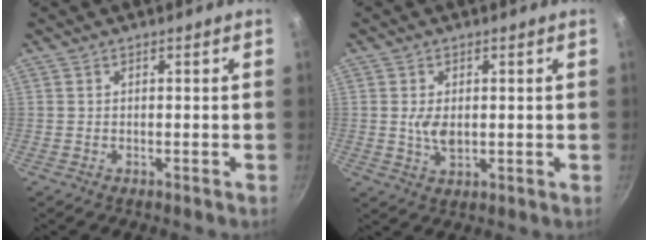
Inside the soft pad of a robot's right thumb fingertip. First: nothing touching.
{"total": 4.0, "force": [0.4, 2.3, 3.2], "torque": [-0.060, -0.008, 0.009]}